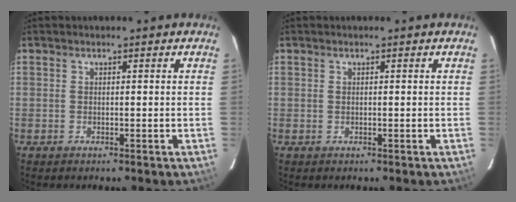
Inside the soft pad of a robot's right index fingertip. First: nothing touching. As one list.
[{"total": 0.0}]